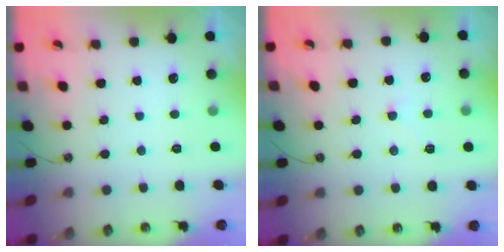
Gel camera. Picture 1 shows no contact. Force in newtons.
{"total": 3.5, "press": 3.5, "slide": 0.5}